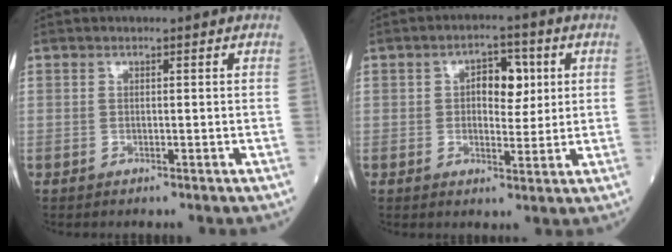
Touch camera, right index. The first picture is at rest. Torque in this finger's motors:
{"motor_torque": [0.09, 0.07, 0.08, 0.04]}